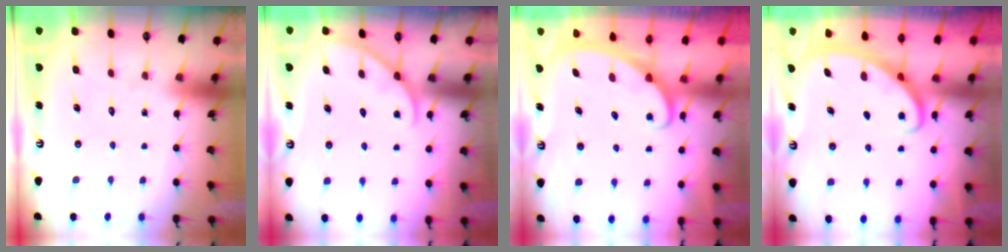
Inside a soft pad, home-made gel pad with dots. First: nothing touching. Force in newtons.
{"total": 4.5, "press": 4.5, "slide": 0.4}
{"total": 2.5, "press": 2.5, "slide": 0.3}
{"total": 2.8, "press": 2.8, "slide": 0.4}